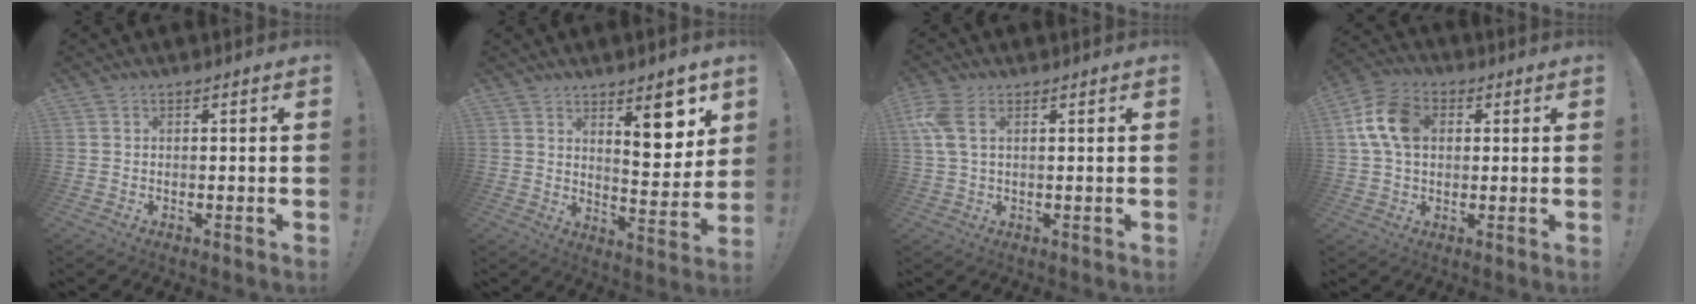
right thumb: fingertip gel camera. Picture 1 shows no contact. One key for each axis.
{"total": 11.4, "fx": 6.5, "fy": 3.6, "fz": 8.7, "tx": -0.106, "ty": -0.038, "tz": 0.103}
{"total": 6.3, "fx": 2.0, "fy": 2.9, "fz": 5.2, "tx": -0.122, "ty": -0.001, "tz": 0.037}
{"total": 12.2, "fx": 2.4, "fy": 8.5, "fz": 8.3, "tx": -0.147, "ty": 0.013, "tz": 0.050}